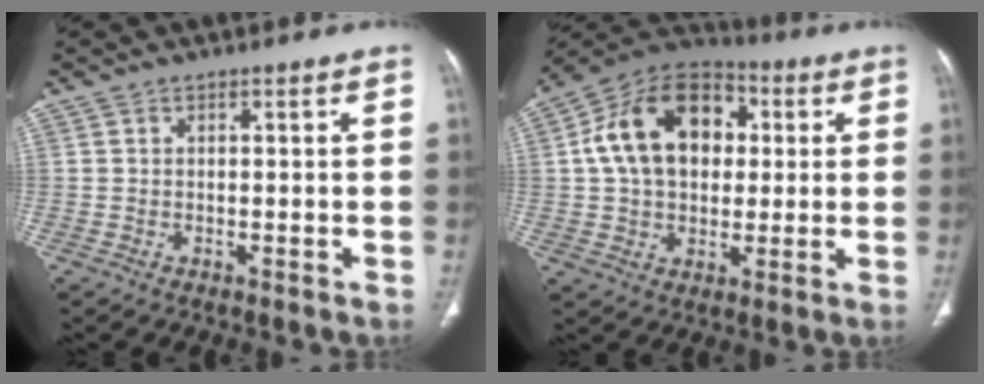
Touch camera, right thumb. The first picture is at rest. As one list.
[{"total": 18.5, "force": [2.9, 13.1, 12.8], "torque": [-0.187, 0.023, 0.041]}]